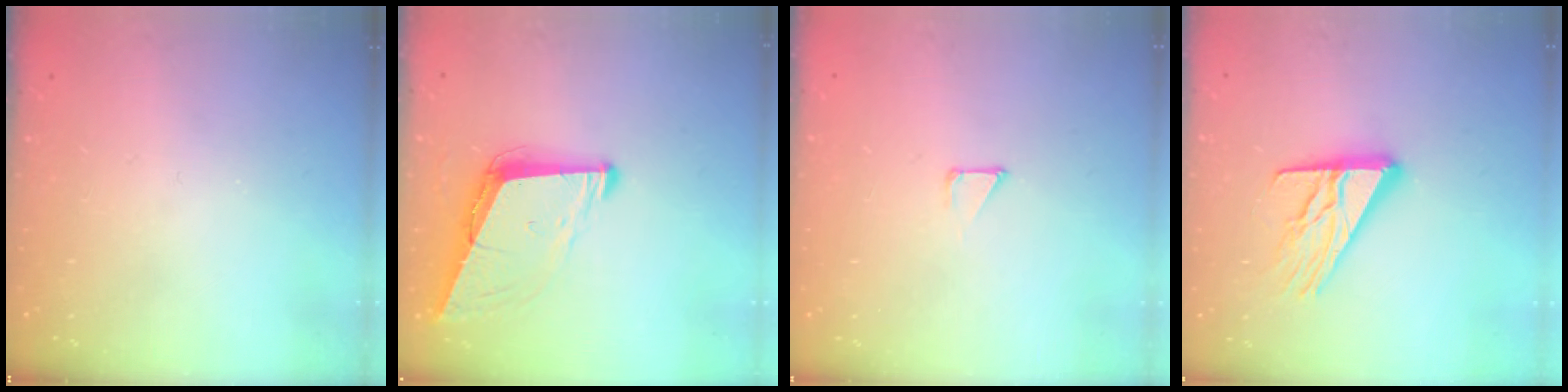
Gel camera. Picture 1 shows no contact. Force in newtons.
{"total": 9.1, "press": 8.4, "slide": 3.5}
{"total": 1.7, "press": 1.7, "slide": 0.0}
{"total": 13.9, "press": 13.9, "slide": 1.1}